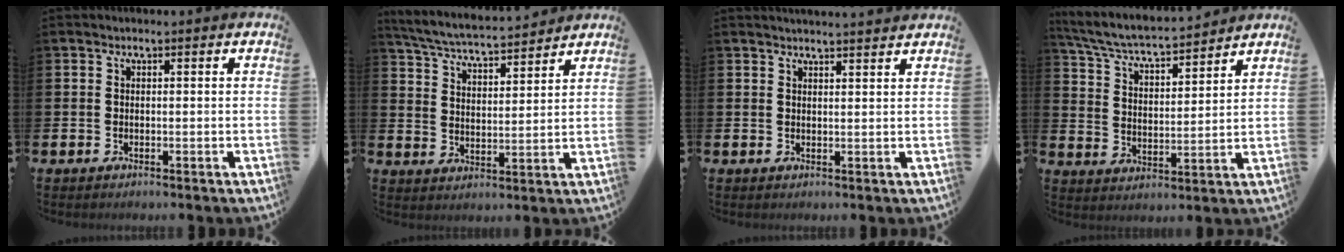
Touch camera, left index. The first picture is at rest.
{"total": 5.4, "force": [5.3, 0.3, 1.1], "torque": [-0.045, -0.038, 0.090]}
{"total": 2.0, "force": [2.0, -0.2, 0.0], "torque": [0.006, -0.014, 0.034]}
{"total": 5.8, "force": [5.5, 0.6, 1.7], "torque": [-0.060, -0.043, 0.091]}